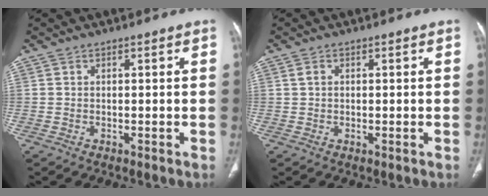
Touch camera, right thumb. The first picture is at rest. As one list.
[{"total": 1.0, "force": [0.3, 0.7, 0.7], "torque": [-0.014, -0.001, 0.005]}]